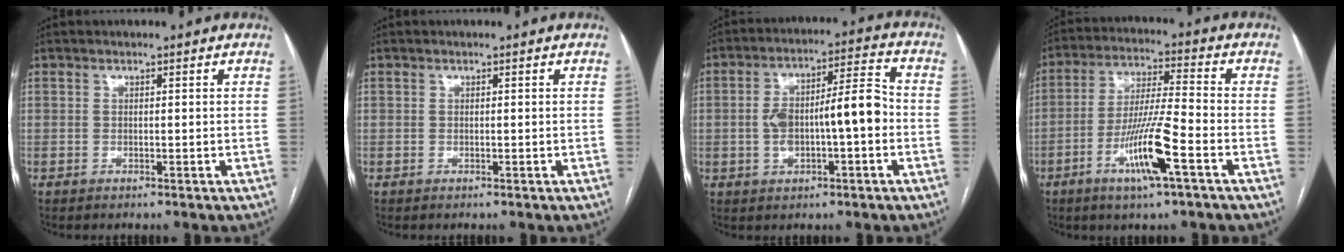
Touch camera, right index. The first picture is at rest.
{"total": 0.0}
{"total": 11.4, "force": [-1.3, 3.2, 10.8], "torque": [-0.190, 0.033, -0.017]}
{"total": 11.4, "force": [-4.9, 0.3, 10.3], "torque": [-0.197, -0.010, -0.093]}